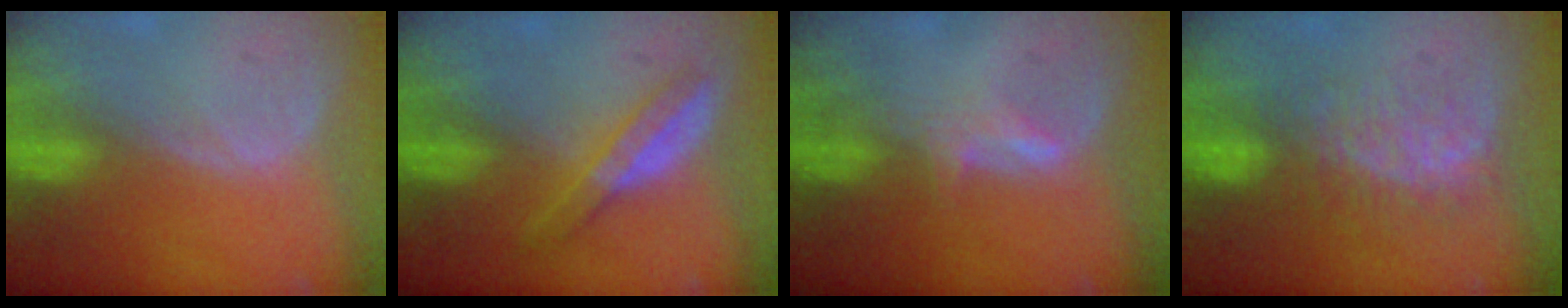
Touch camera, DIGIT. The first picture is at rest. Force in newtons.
{"total": 5.5, "press": 4.9, "slide": 2.5}
{"total": 2.3, "press": 2.3, "slide": 0.4}
{"total": 7.6, "press": 7.1, "slide": 2.8}